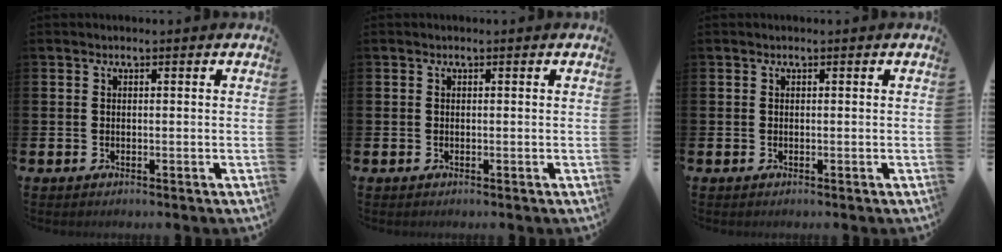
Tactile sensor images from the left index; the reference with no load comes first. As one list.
[{"total": 0.0}, {"total": 0.0}]